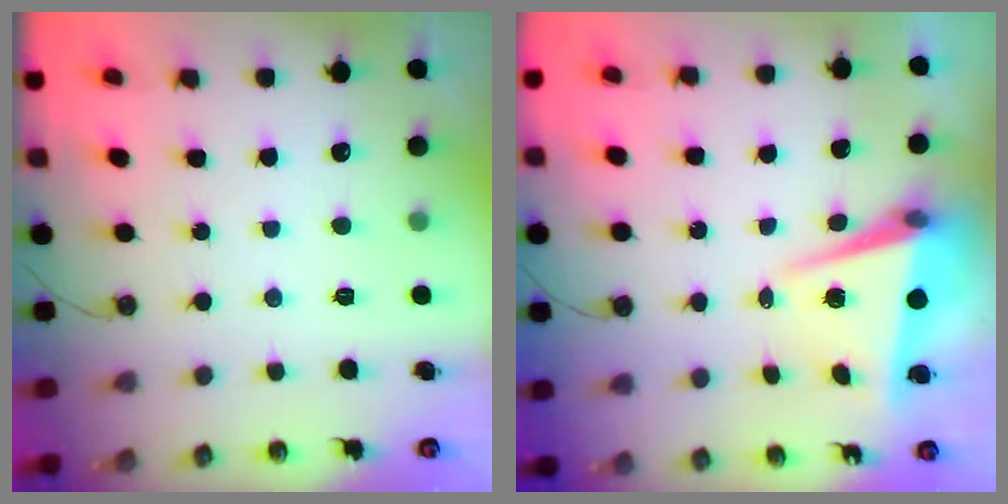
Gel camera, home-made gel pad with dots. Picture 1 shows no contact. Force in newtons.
{"total": 8.0, "press": 7.2, "slide": 3.6}